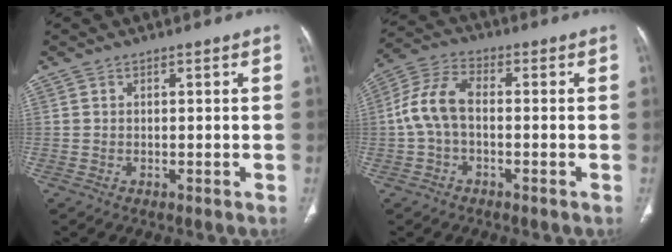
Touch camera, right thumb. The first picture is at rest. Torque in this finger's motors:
{"motor_torque": [-0.13, 1.07, 1.32, -0.55, 0.11]}